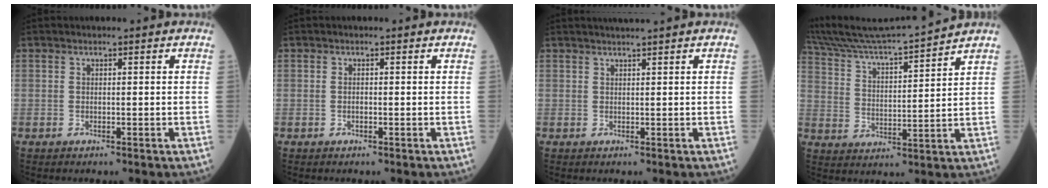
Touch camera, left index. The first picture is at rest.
{"total": 0.6, "force": [-0.3, 0.1, 0.5], "torque": [-0.007, 0.004, 0.004]}
{"total": 2.2, "force": [1.9, -0.7, 0.9], "torque": [-0.009, 0.011, 0.037]}
{"total": 13.9, "force": [13.2, -1.5, 4.1], "torque": [-0.096, -0.010, 0.230]}